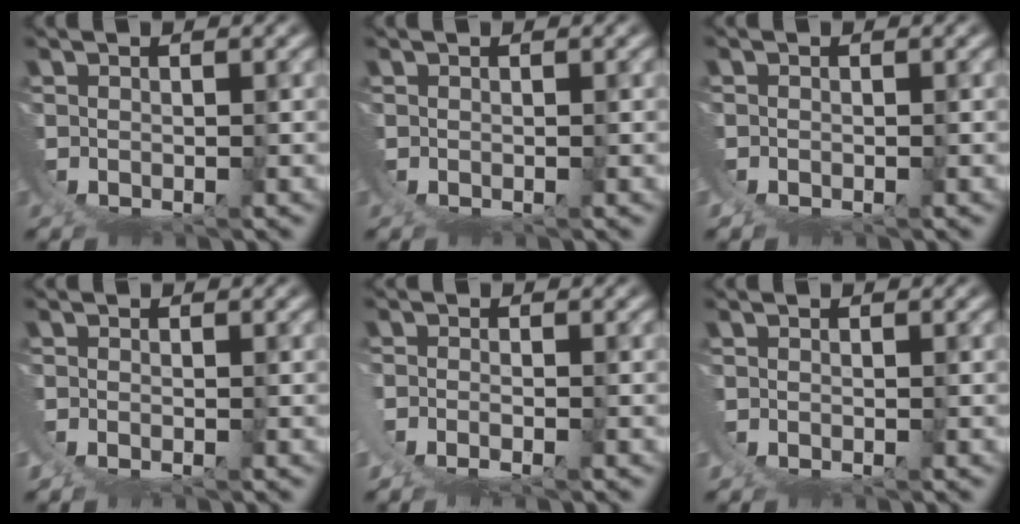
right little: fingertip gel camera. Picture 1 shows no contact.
{"total": 0.0}
{"total": 1.3, "force": [-0.2, 1.2, 0.5], "torque": [-0.021, -0.003, -0.004]}
{"total": 0.6, "force": [0.2, 0.0, 0.6], "torque": [-0.015, -0.001, 0.004]}
{"total": 2.0, "force": [-0.1, 1.1, 1.6], "torque": [-0.038, -0.011, 0.003]}
{"total": 0.0}